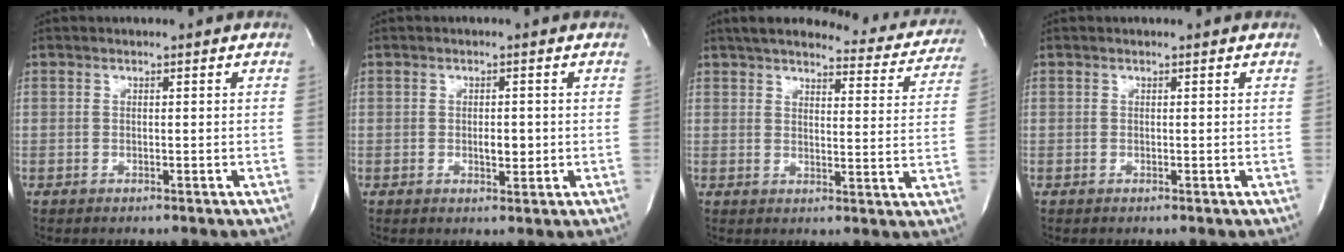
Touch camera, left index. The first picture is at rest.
{"total": 2.2, "force": [-0.2, 1.0, 1.9], "torque": [-0.032, -0.001, 0.000]}
{"total": 19.4, "force": [17.4, 4.8, 7.0], "torque": [-0.079, -0.023, 0.195]}
{"total": 0.0}